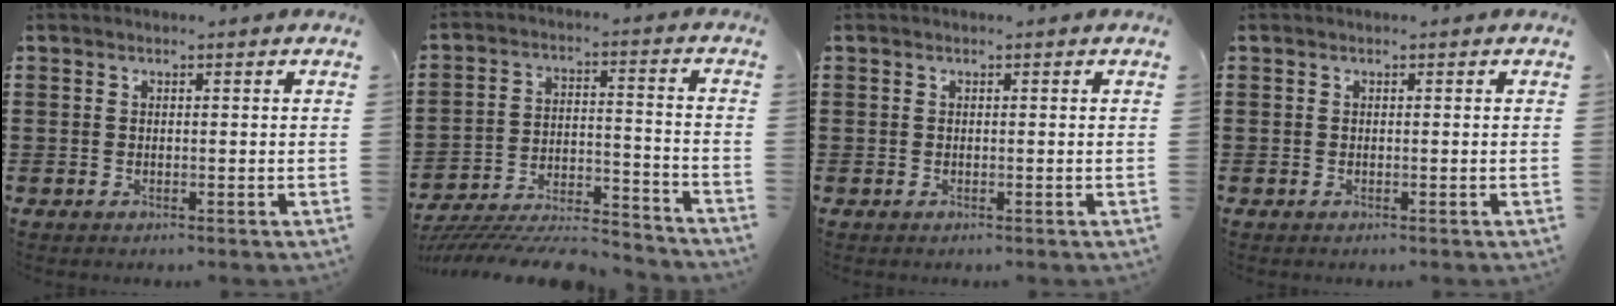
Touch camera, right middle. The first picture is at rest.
{"total": 8.4, "force": [-8.0, 0.8, 2.3], "torque": [-0.034, 0.012, -0.155]}
{"total": 0.0}
{"total": 0.0}